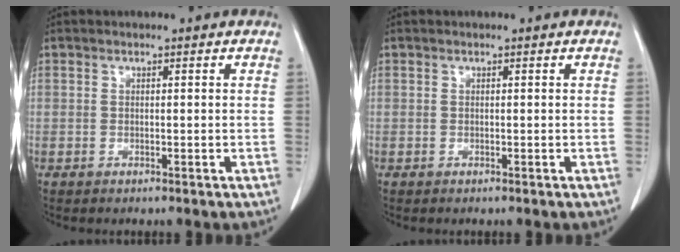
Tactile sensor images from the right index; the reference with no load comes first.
{"total": 0.0}